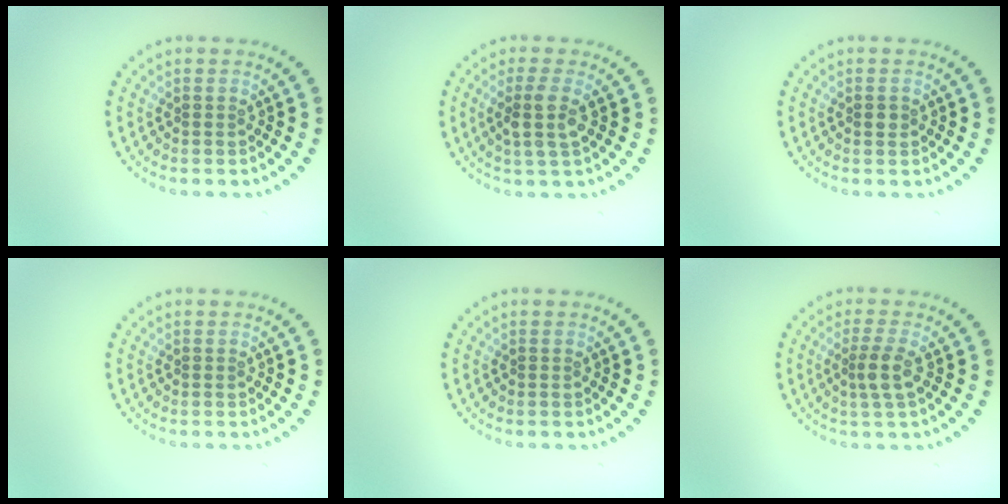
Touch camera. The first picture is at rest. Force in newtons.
{"total": 2.8, "press": 2.4, "slide": 1.5}
{"total": 1.0, "press": 1.0, "slide": 0.0}
{"total": 0.0}
{"total": 0.0}
{"total": 2.2, "press": 1.8, "slide": 1.3}